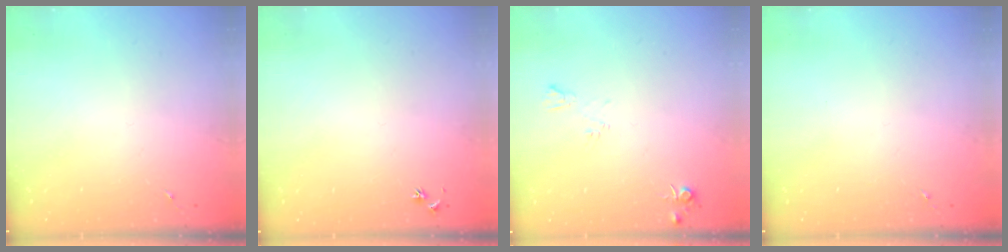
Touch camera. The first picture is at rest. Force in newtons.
{"total": 3.0, "press": 2.9, "slide": 0.3}
{"total": 5.2, "press": 5.2, "slide": 0.7}
{"total": 0.0}